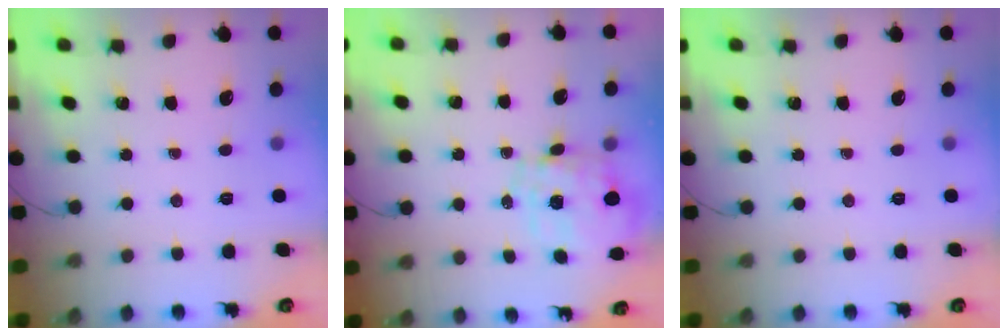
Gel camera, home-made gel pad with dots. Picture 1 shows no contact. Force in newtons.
{"total": 1.9, "press": 1.5, "slide": 1.1}
{"total": 0.0}